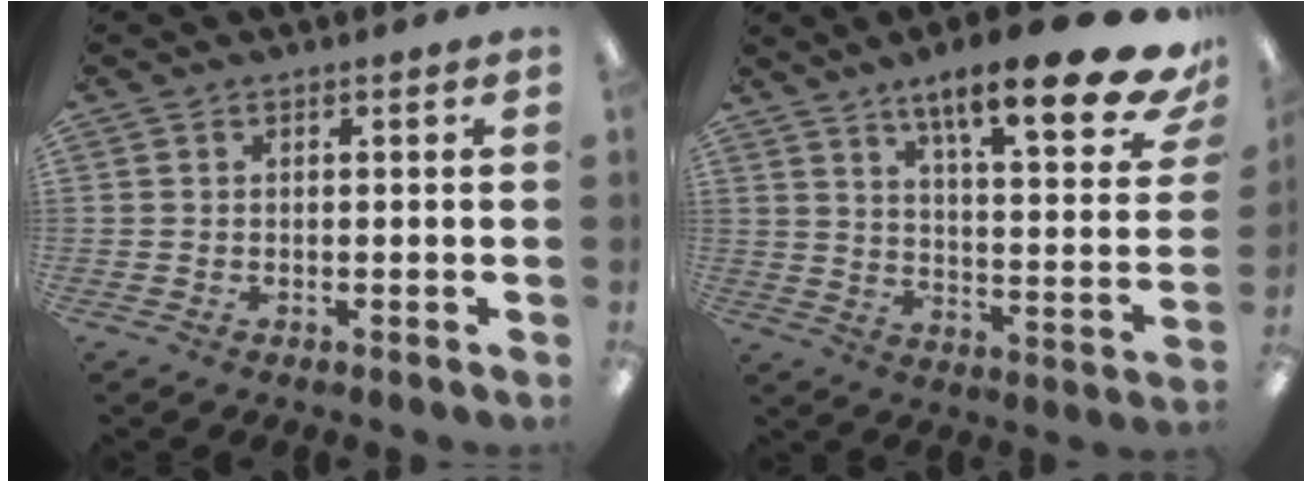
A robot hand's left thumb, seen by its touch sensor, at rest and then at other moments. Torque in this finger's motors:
{"motor_torque": [0.39, 0.44, 1.57, -1.21, 0.33]}